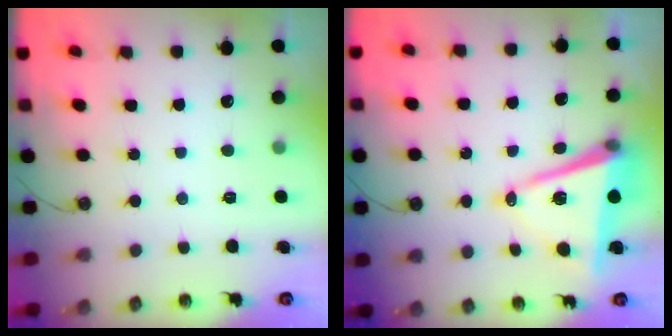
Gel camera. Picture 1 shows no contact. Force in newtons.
{"total": 11.0, "press": 10.1, "slide": 4.2}